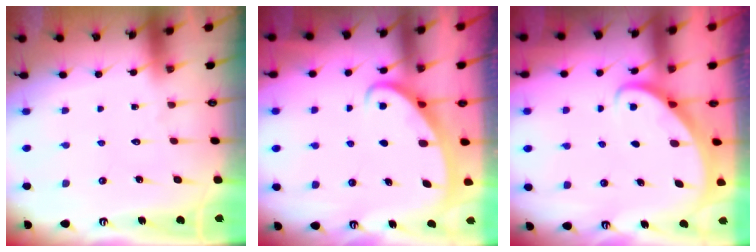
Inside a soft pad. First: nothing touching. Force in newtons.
{"total": 2.4, "press": 2.4, "slide": 0.4}
{"total": 2.5, "press": 2.5, "slide": 0.3}